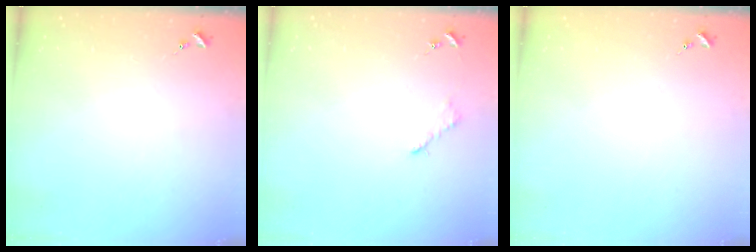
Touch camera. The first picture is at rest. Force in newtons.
{"total": 2.6, "press": 2.6, "slide": 0.4}
{"total": 0.0}